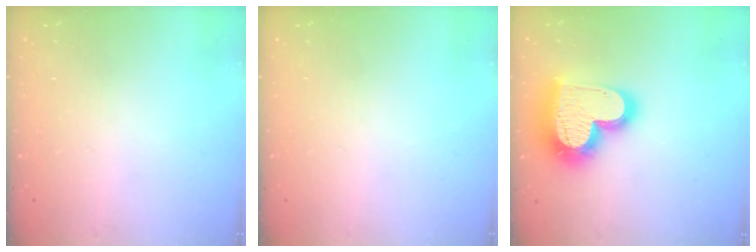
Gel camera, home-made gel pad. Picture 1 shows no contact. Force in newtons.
{"total": 0.0}
{"total": 23.6, "press": 23.5, "slide": 2.1}